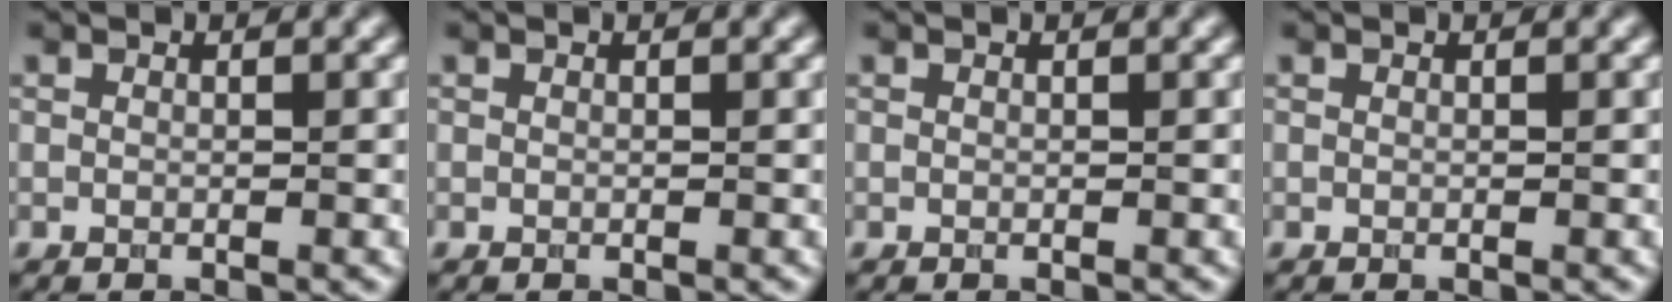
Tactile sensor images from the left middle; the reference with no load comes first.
{"total": 0.0}
{"total": 0.0}
{"total": 0.0}